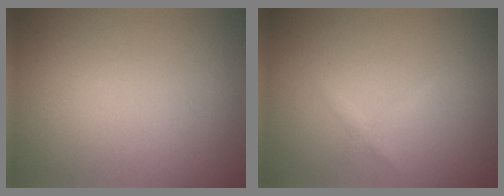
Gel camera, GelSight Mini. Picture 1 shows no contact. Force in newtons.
{"total": 0.9, "press": 0.9, "slide": 0.0}